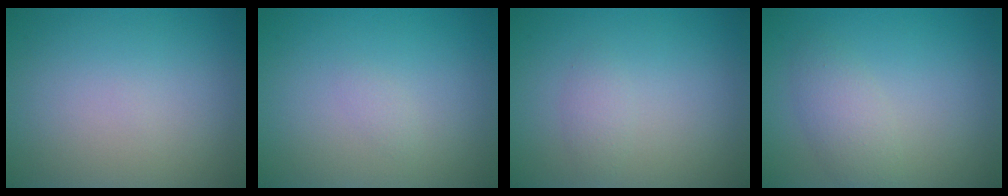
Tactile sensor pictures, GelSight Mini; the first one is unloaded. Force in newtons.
{"total": 0.7, "press": 0.7, "slide": 0.1}
{"total": 1.1, "press": 1.1, "slide": 0.1}
{"total": 2.4, "press": 2.4, "slide": 0.1}